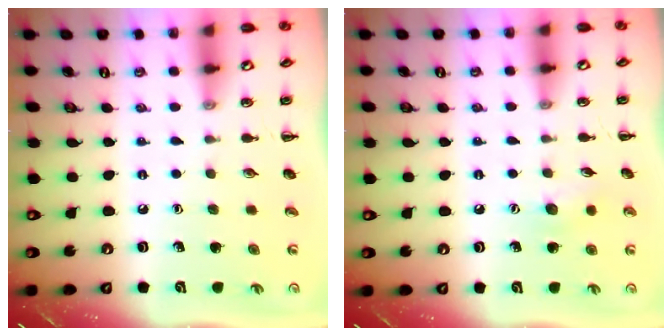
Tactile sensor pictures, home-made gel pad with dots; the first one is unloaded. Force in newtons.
{"total": 5.6, "press": 5.4, "slide": 1.3}